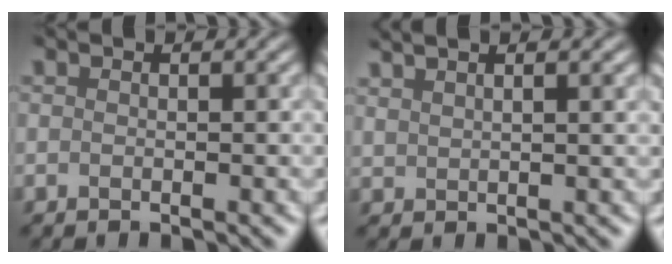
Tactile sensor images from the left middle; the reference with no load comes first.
{"total": 2.7, "force": [2.4, 1.0, 0.8], "torque": [0.022, 0.003, 0.010]}